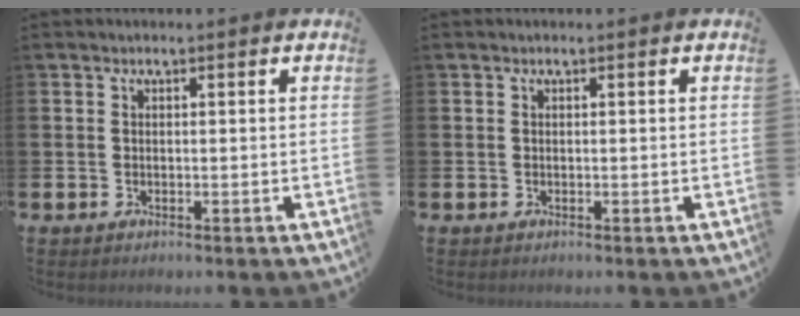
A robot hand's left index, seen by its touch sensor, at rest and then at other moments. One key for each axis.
{"total": 0.0}